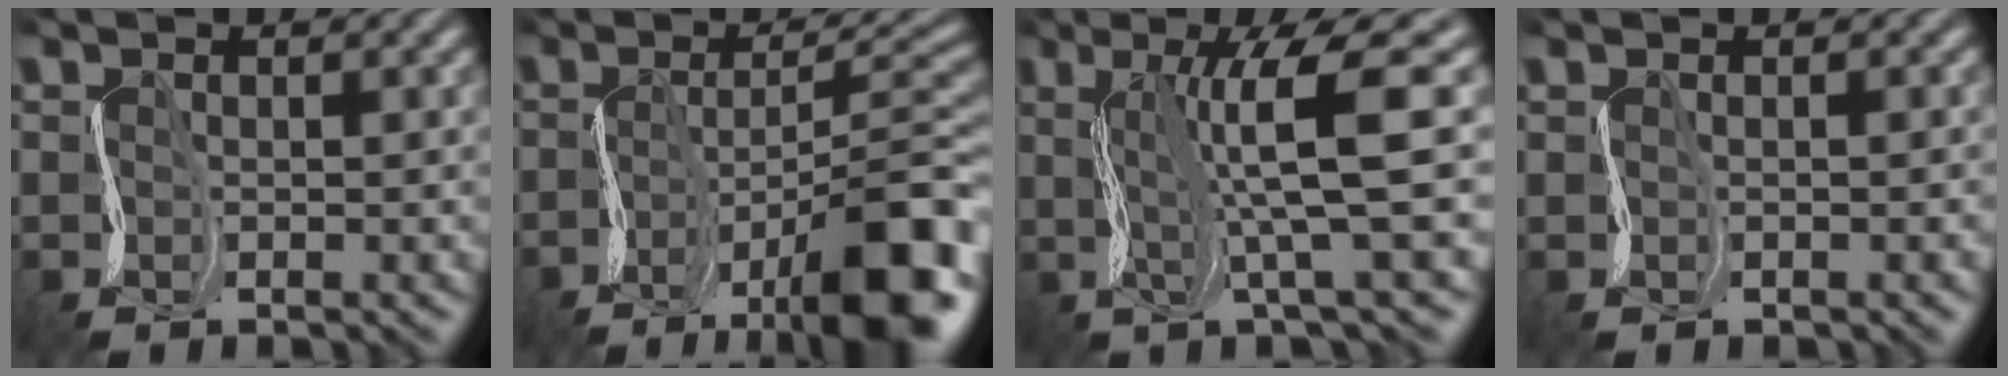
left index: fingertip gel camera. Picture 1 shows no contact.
{"total": 11.5, "force": [-5.9, 3.8, 9.2], "torque": [-0.133, 0.003, -0.096]}
{"total": 8.2, "force": [1.6, 1.3, 8.0], "torque": [-0.108, 0.012, 0.027]}
{"total": 1.4, "force": [0.2, 0.7, 1.2], "torque": [0.003, 0.005, 0.003]}